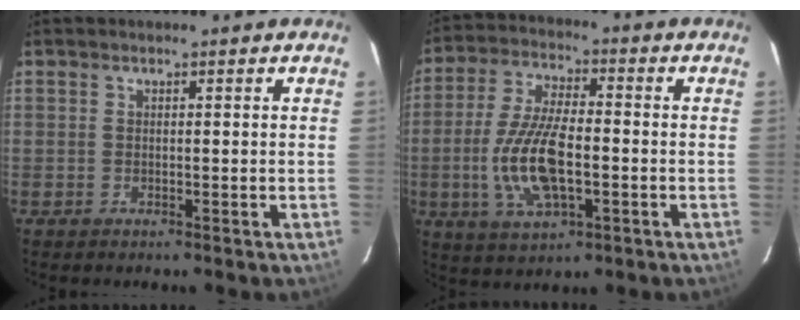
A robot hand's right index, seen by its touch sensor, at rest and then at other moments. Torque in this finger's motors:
{"motor_torque": [1.35, -0.79, 0.91, 0.12]}